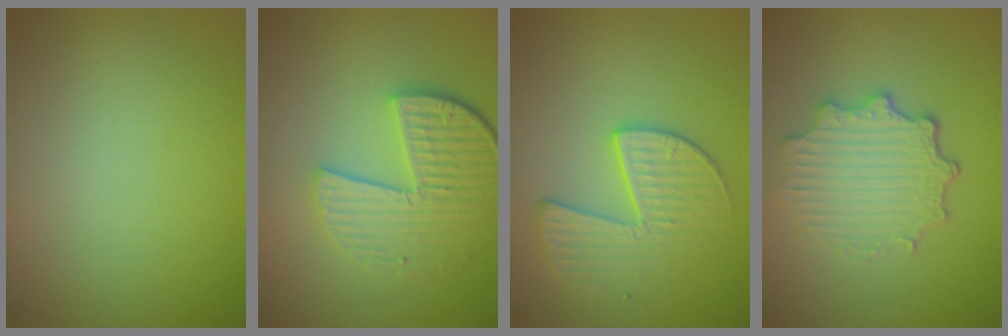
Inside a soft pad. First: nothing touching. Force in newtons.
{"total": 5.6, "press": 4.1, "slide": 3.7}
{"total": 3.3, "press": 3.1, "slide": 1.1}
{"total": 4.9, "press": 3.8, "slide": 3.1}